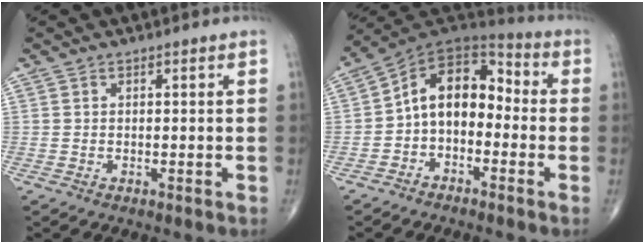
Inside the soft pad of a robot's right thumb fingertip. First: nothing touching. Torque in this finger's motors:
{"motor_torque": [-0.15, 1.53, 0.50, -0.44, 0.33]}